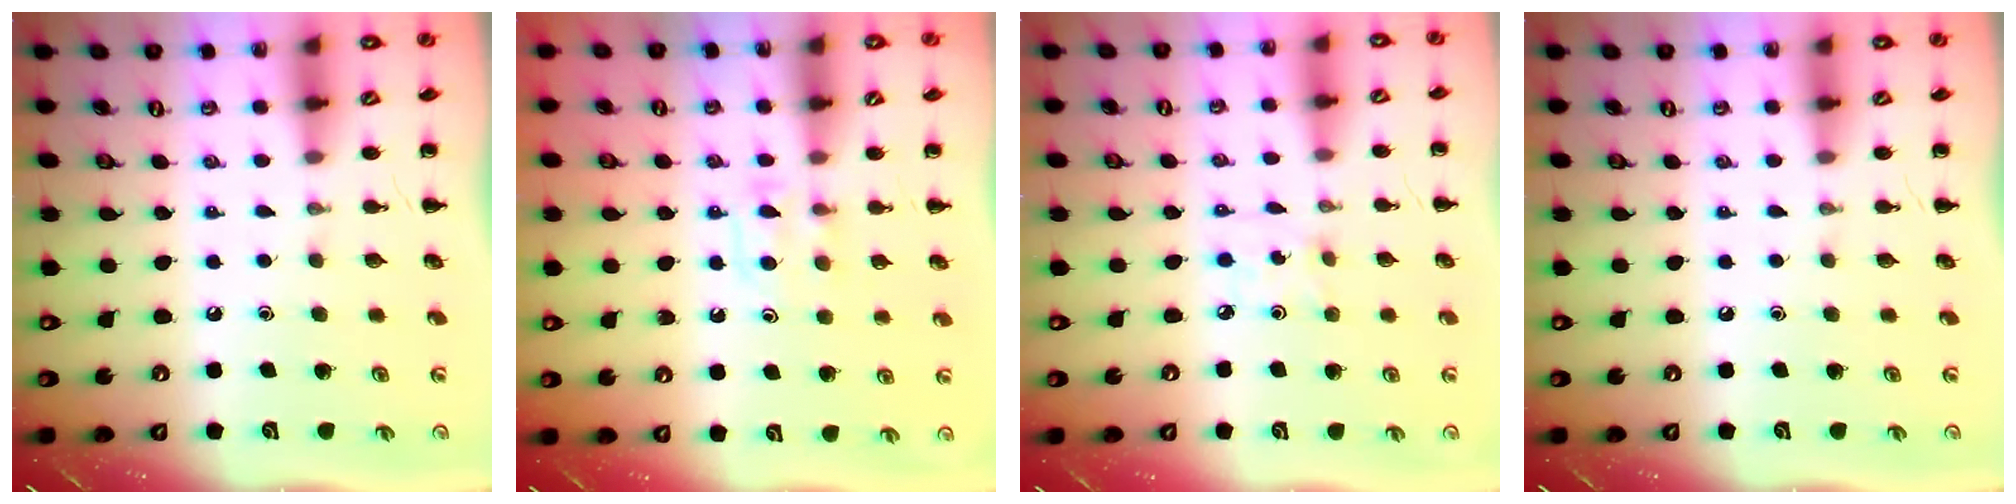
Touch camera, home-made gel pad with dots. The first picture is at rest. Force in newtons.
{"total": 6.3, "press": 6.0, "slide": 1.8}
{"total": 2.5, "press": 2.3, "slide": 0.9}
{"total": 0.0}